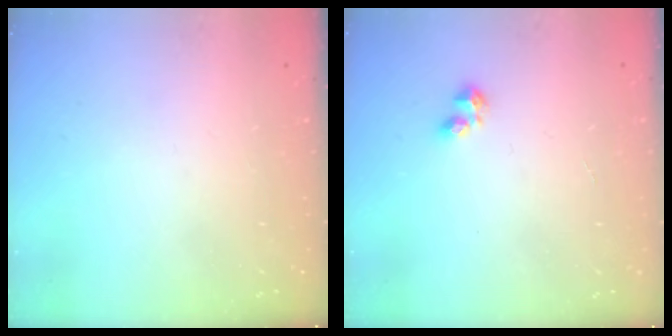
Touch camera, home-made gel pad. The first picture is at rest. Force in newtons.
{"total": 2.9, "press": 2.8, "slide": 0.5}